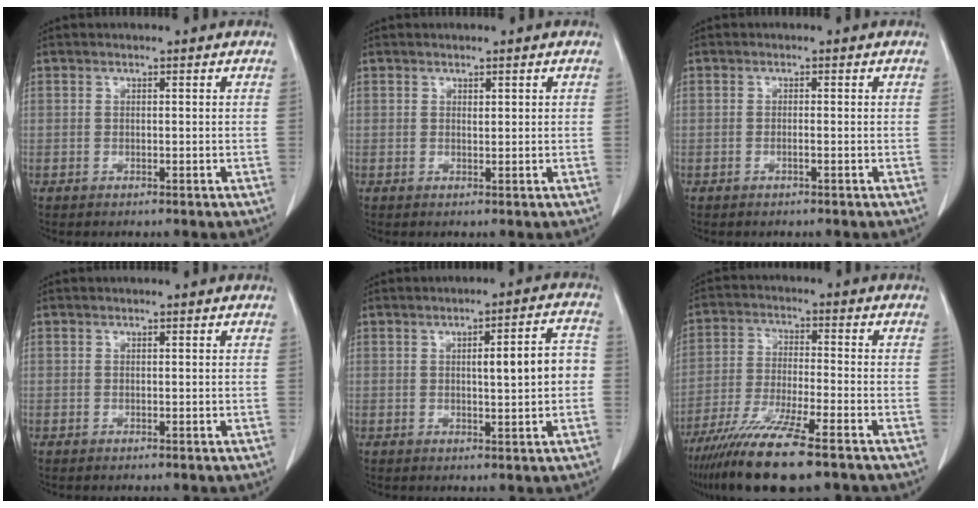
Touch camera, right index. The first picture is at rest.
{"total": 0.5, "force": [0.3, 0.2, 0.4], "torque": [-0.005, -0.002, 0.006]}
{"total": 0.6, "force": [-0.3, -0.1, 0.6], "torque": [-0.011, 0.001, -0.005]}
{"total": 0.0}
{"total": 7.0, "force": [0.1, 1.2, 6.9], "torque": [-0.096, 0.018, 0.003]}
{"total": 14.0, "force": [-10.1, 1.0, 9.7], "torque": [-0.191, -0.042, -0.176]}